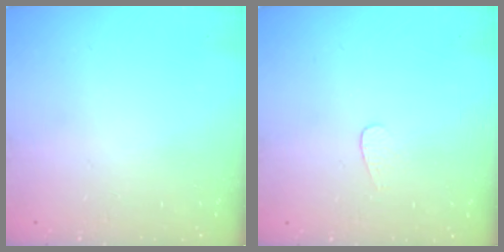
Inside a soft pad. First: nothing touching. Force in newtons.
{"total": 3.5, "press": 3.5, "slide": 0.3}